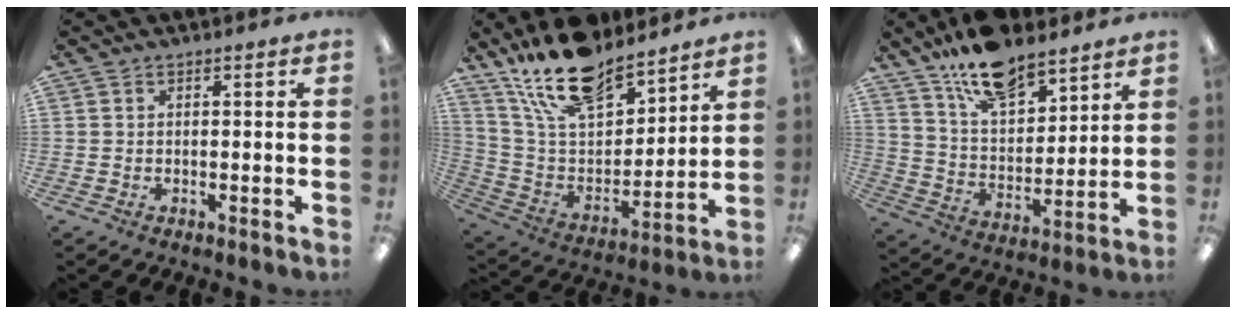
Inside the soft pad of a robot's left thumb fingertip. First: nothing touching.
{"total": 19.7, "force": [15.8, 7.9, 8.6], "torque": [-0.174, -0.093, 0.284]}
{"total": 14.4, "force": [11.5, 5.9, 6.2], "torque": [-0.109, -0.067, 0.209]}